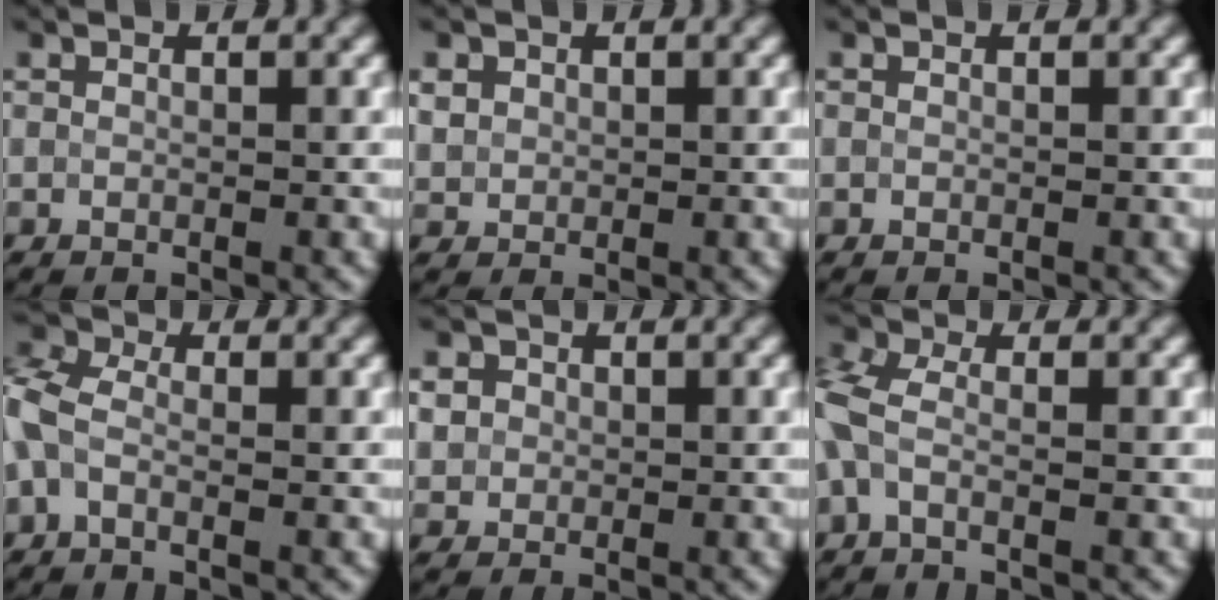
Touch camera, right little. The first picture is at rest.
{"total": 1.3, "force": [0.5, 1.2, 0.3], "torque": [-0.005, -0.003, 0.013]}
{"total": 0.0}
{"total": 3.9, "force": [-0.7, 2.5, 3.0], "torque": [-0.081, 0.010, -0.031]}
{"total": 2.2, "force": [0.6, 2.0, 0.7], "torque": [-0.019, 0.007, 0.019]}
{"total": 3.5, "force": [-0.8, 1.7, 3.0], "torque": [-0.081, 0.006, -0.032]}